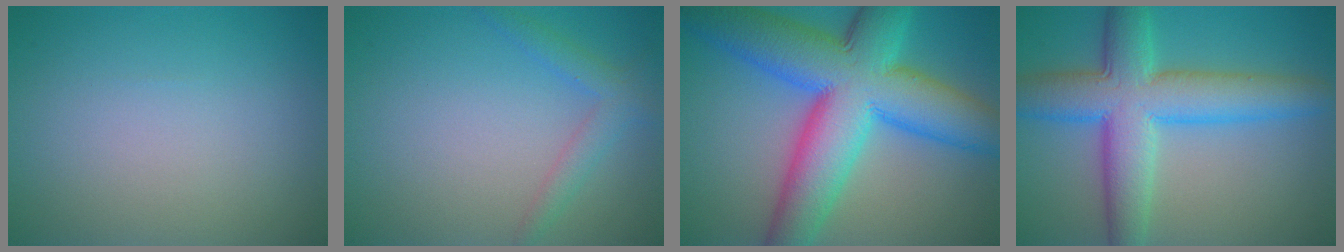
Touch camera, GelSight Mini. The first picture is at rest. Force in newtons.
{"total": 2.3, "press": 2.3, "slide": 0.2}
{"total": 14.2, "press": 14.1, "slide": 0.3}
{"total": 8.9, "press": 8.9, "slide": 0.1}